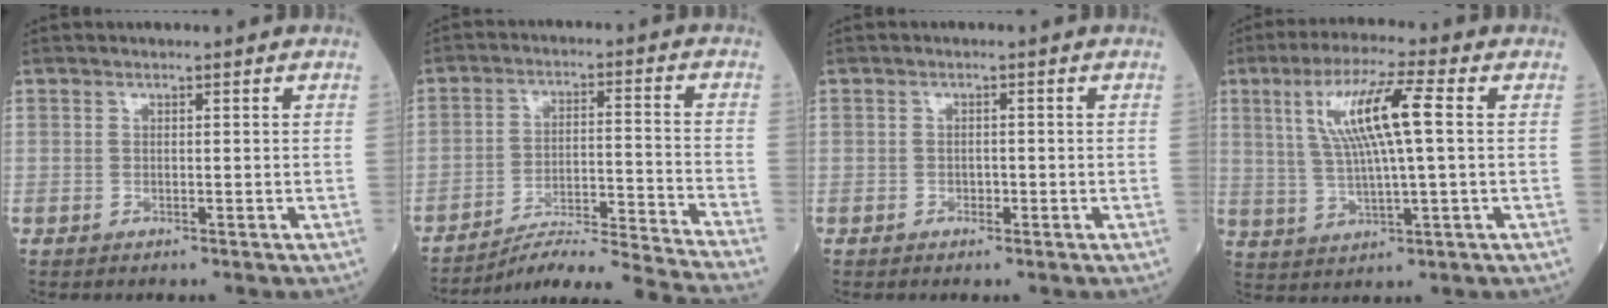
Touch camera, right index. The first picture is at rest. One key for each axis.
{"total": 16.5, "fx": -15.5, "fy": -3.2, "fz": 4.6, "tx": -0.060, "ty": -0.012, "tz": -0.238}
{"total": 1.1, "fx": -0.6, "fy": 0.8, "fz": 0.5, "tx": -0.002, "ty": 0.004, "tz": -0.011}
{"total": 10.9, "fx": 2.5, "fy": 0.7, "fz": 10.5, "tx": -0.208, "ty": 0.013, "tz": 0.047}